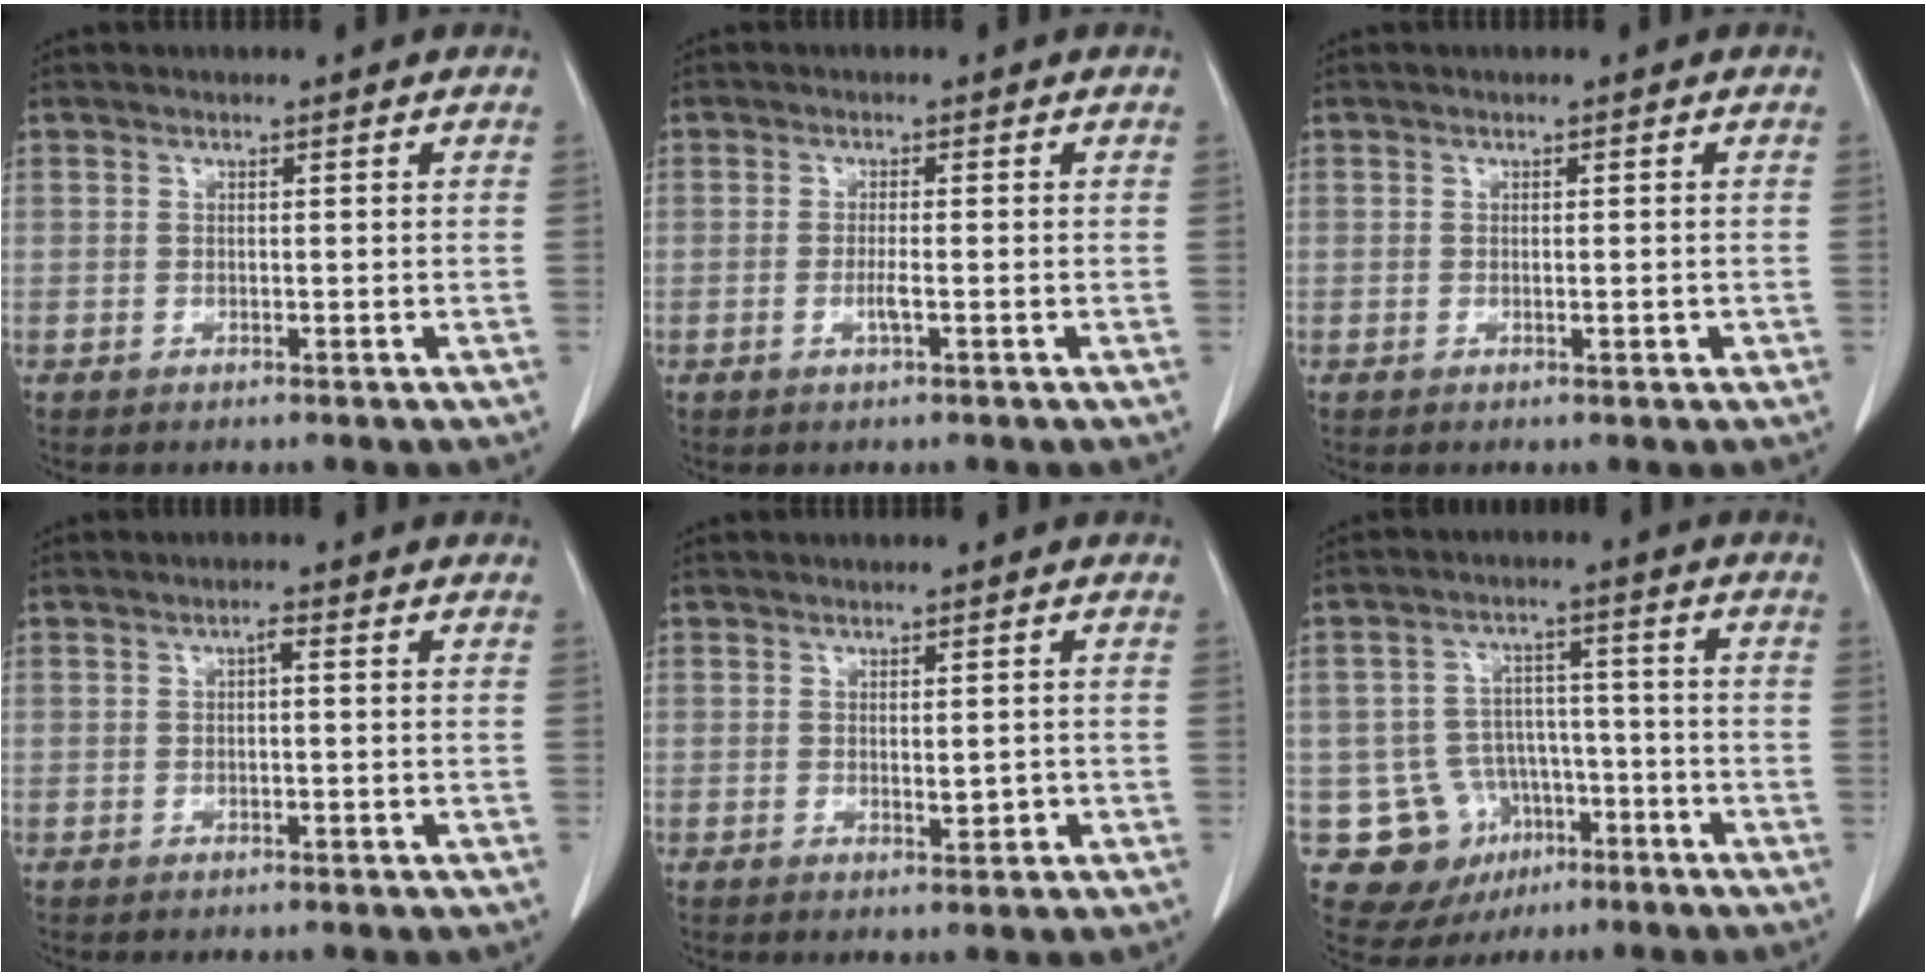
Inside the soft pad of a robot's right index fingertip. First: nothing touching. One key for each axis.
{"total": 1.7, "fx": -0.6, "fy": 0.0, "fz": 1.6, "tx": -0.034, "ty": -0.002, "tz": -0.012}
{"total": 0.9, "fx": -0.2, "fy": 0.2, "fz": 0.9, "tx": -0.013, "ty": -0.001, "tz": 0.001}
{"total": 1.0, "fx": 0.0, "fy": 0.3, "fz": 1.0, "tx": -0.017, "ty": 0.004, "tz": 0.000}
{"total": 1.7, "fx": -0.2, "fy": 0.8, "fz": 1.5, "tx": -0.023, "ty": -0.002, "tz": 0.003}
{"total": 10.9, "fx": -4.6, "fy": 9.5, "fz": 2.8, "tx": -0.048, "ty": 0.031, "tz": -0.058}